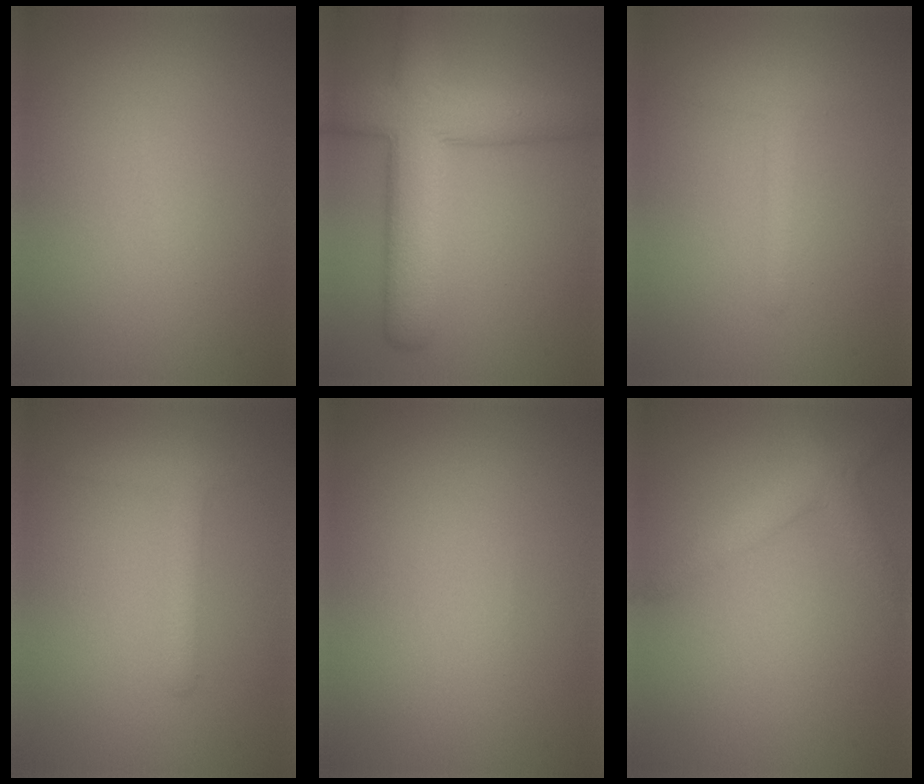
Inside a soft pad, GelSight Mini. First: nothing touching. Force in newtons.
{"total": 8.2, "press": 8.2, "slide": 0.4}
{"total": 1.2, "press": 1.2, "slide": 0.1}
{"total": 1.7, "press": 1.7, "slide": 0.1}
{"total": 0.0}
{"total": 2.2, "press": 2.2, "slide": 0.2}